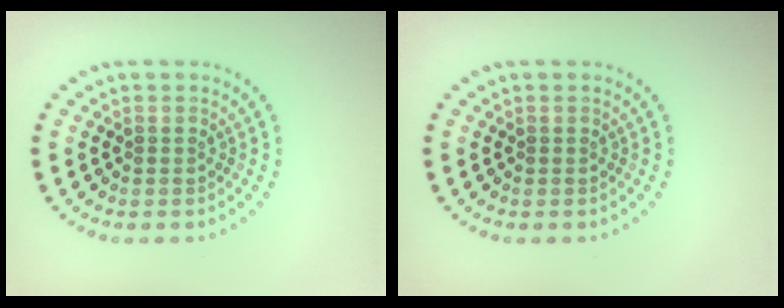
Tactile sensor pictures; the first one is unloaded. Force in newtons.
{"total": 0.0}